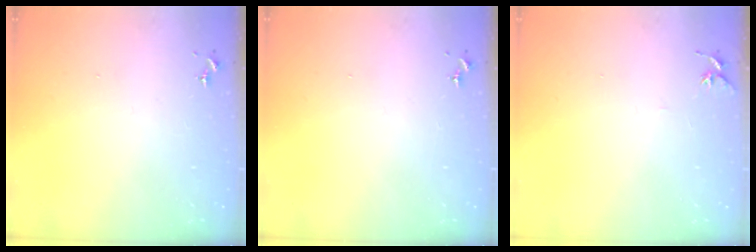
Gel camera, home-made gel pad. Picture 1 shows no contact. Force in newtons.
{"total": 0.0}
{"total": 4.9, "press": 4.8, "slide": 0.5}